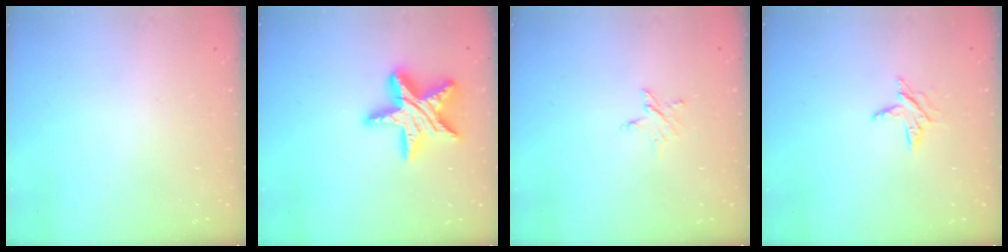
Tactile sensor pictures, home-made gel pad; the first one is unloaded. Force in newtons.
{"total": 17.4, "press": 17.3, "slide": 1.5}
{"total": 2.5, "press": 2.5, "slide": 0.2}
{"total": 6.4, "press": 6.3, "slide": 0.5}